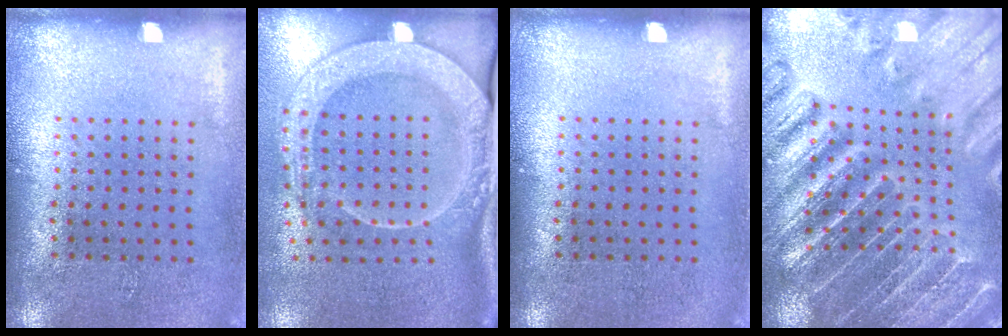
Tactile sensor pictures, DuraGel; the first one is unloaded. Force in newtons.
{"total": 2.8, "press": 2.1, "slide": 1.9}
{"total": 0.0}
{"total": 4.4, "press": 4.0, "slide": 1.6}